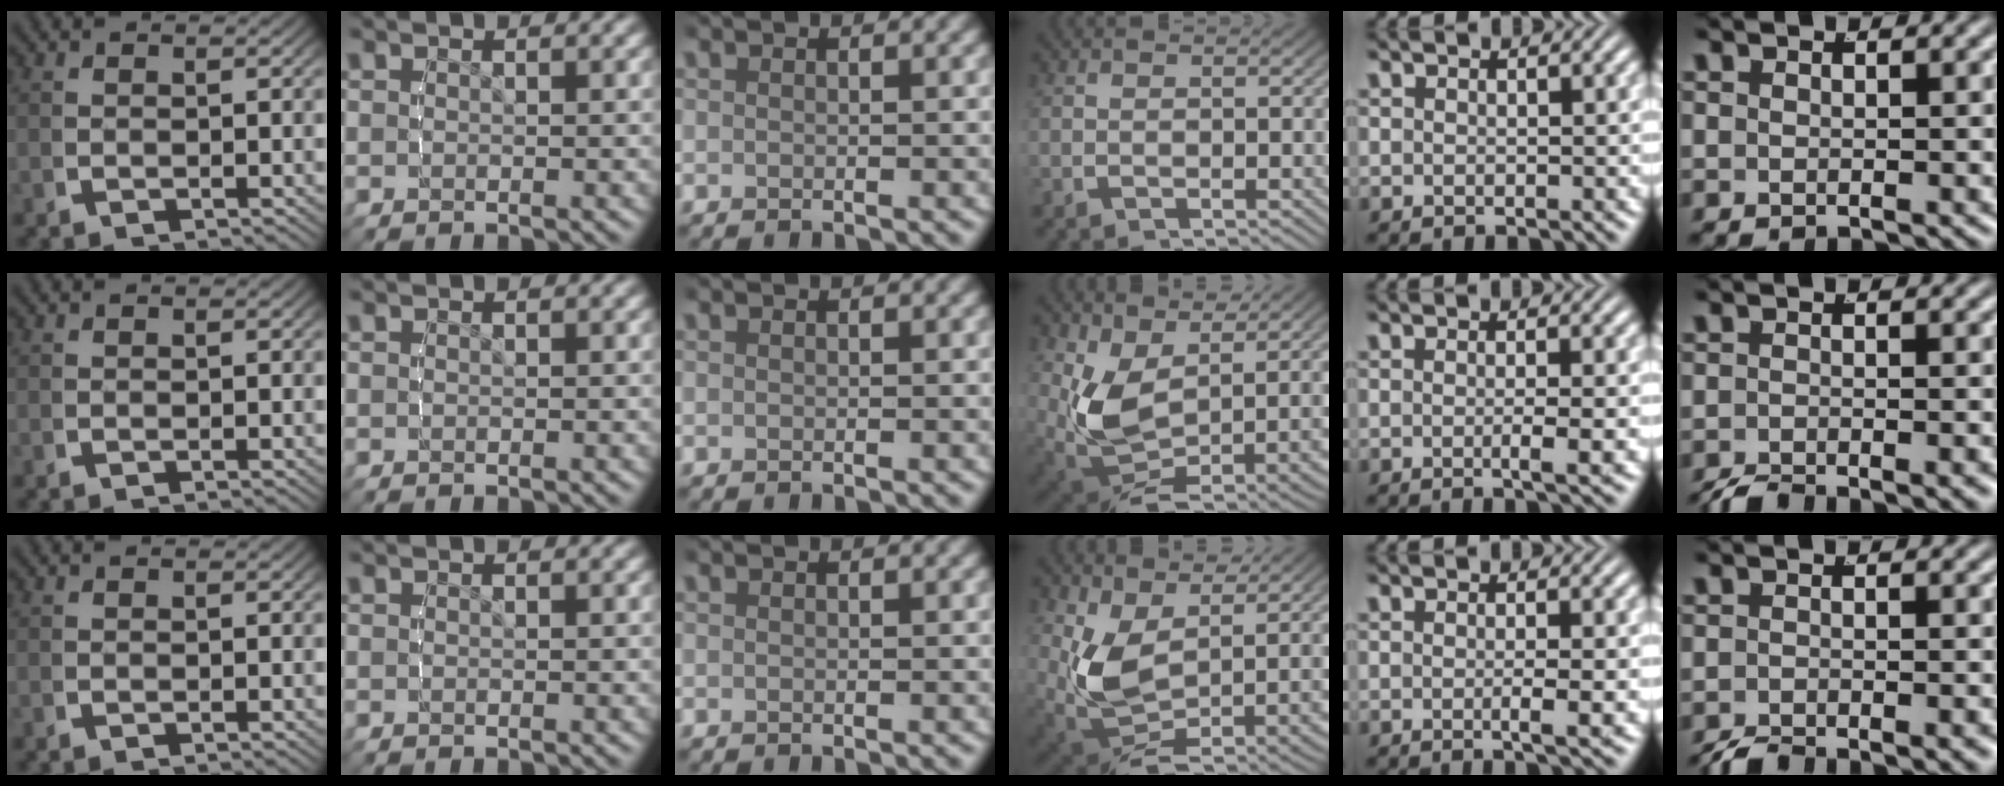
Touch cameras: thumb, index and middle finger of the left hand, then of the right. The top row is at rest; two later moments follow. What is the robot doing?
{"motion": "lift_and_place", "object": "stress ball aka squeeze ball"}